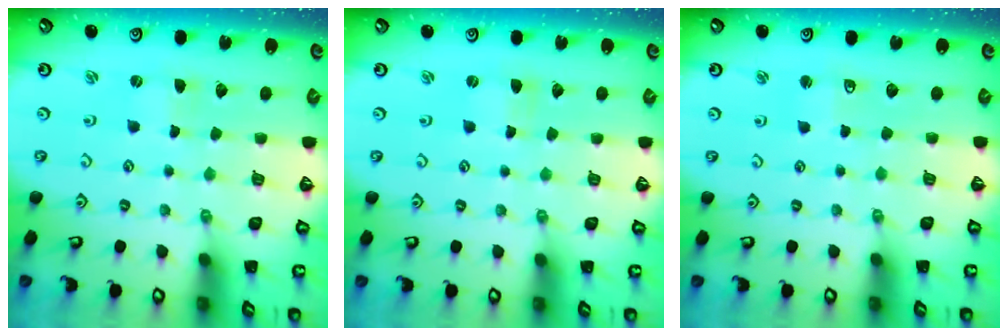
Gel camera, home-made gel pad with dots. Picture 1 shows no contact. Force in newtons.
{"total": 0.0}
{"total": 3.2, "press": 3.2, "slide": 0.6}